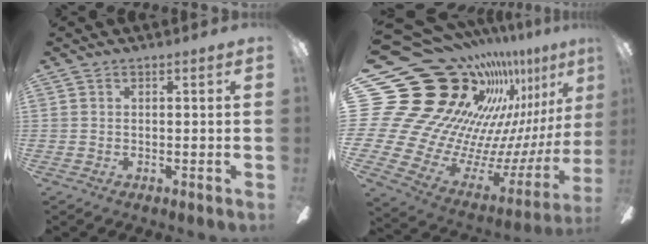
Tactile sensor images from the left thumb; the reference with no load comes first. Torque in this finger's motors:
{"motor_torque": [0.83, 0.99, 0.03, -0.47, -0.25]}